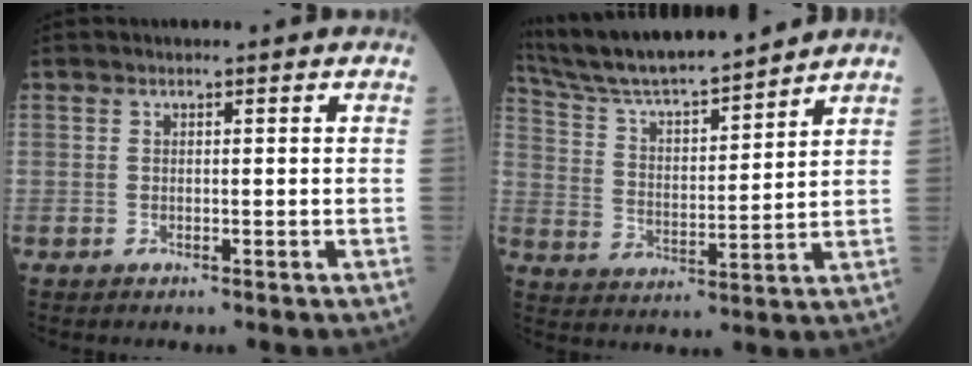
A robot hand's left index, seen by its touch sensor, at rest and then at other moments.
{"total": 15.1, "force": [13.8, 0.6, 6.0], "torque": [-0.117, 0.006, 0.244]}